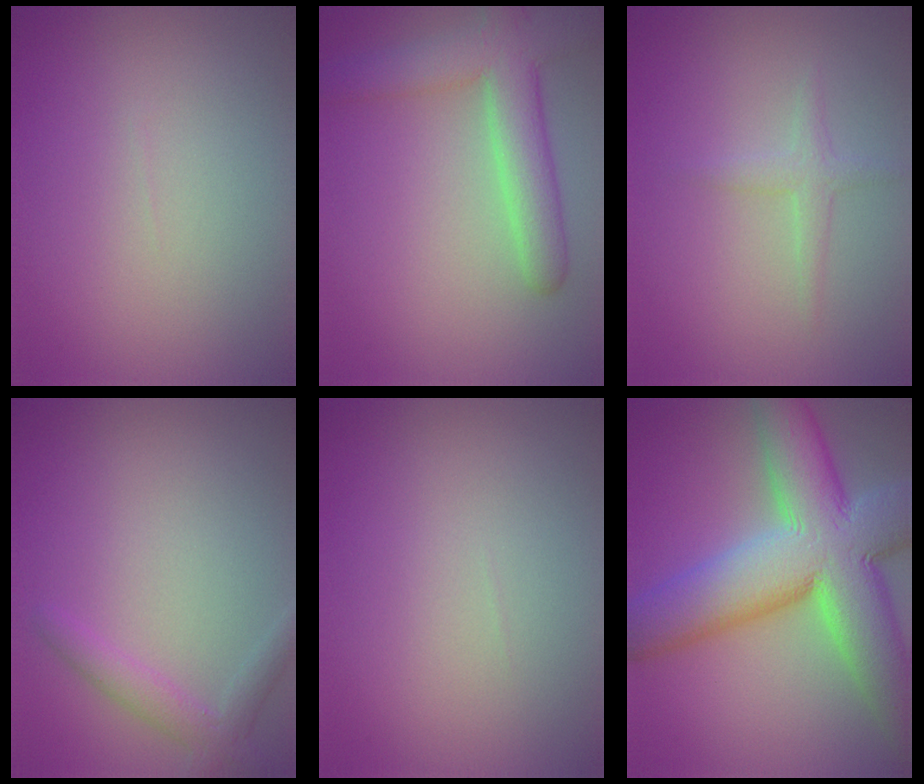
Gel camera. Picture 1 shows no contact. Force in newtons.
{"total": 5.9, "press": 5.9, "slide": 0.3}
{"total": 1.5, "press": 1.5, "slide": 0.1}
{"total": 2.3, "press": 2.3, "slide": 0.1}
{"total": 0.0}
{"total": 13.9, "press": 13.8, "slide": 1.1}